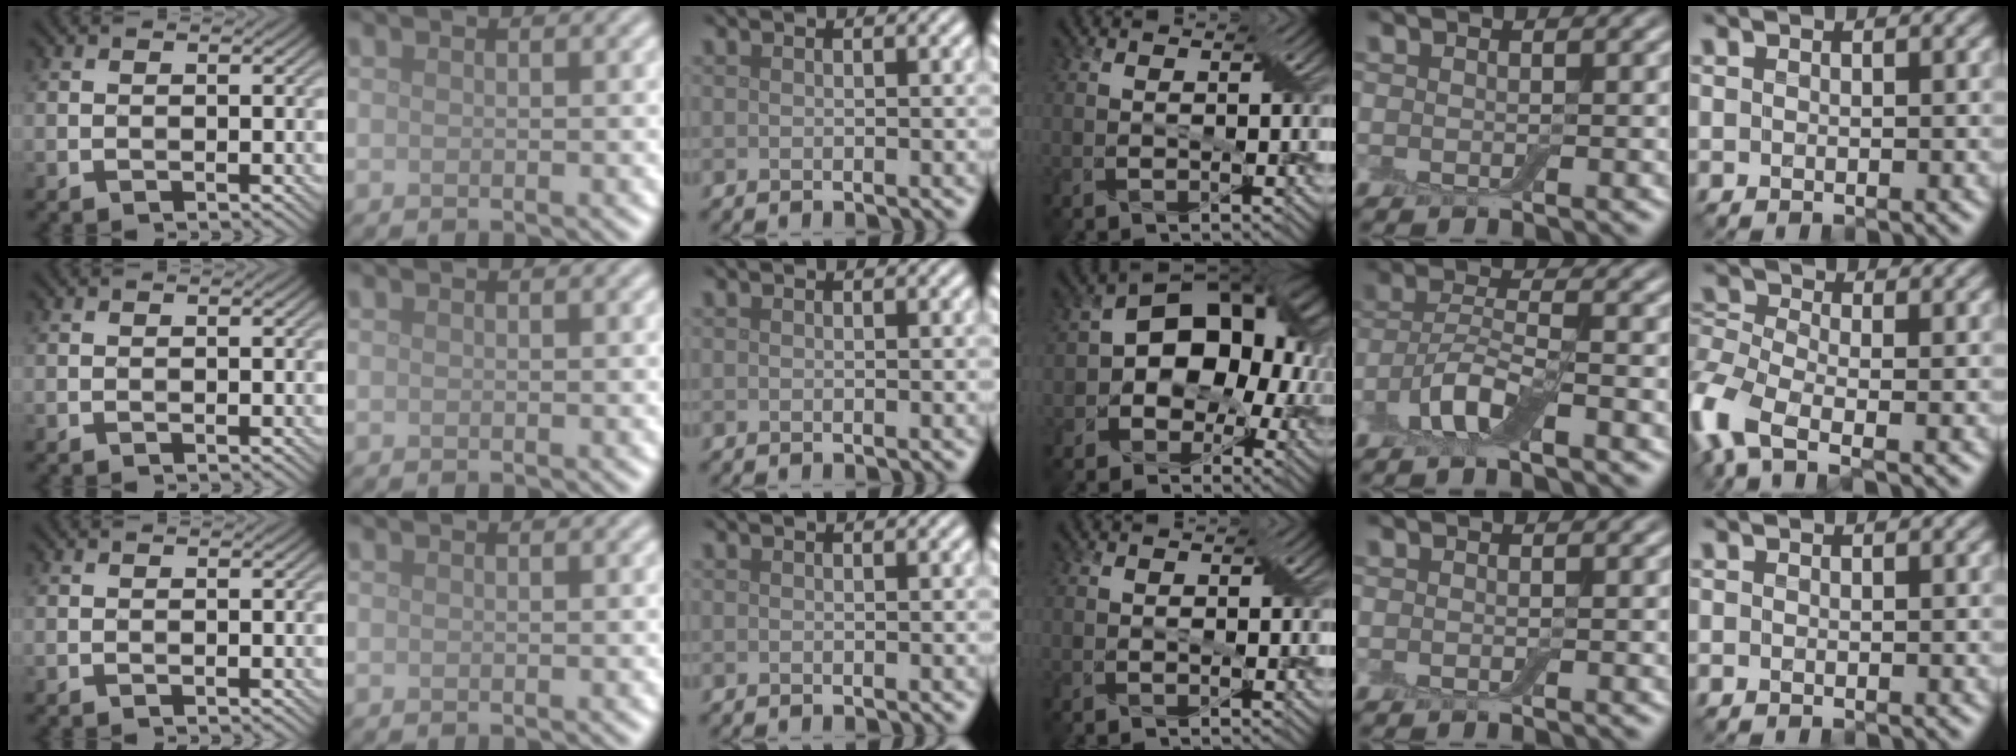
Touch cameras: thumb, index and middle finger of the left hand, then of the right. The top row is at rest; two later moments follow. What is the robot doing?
{"motion": "pour", "object": "bowl"}